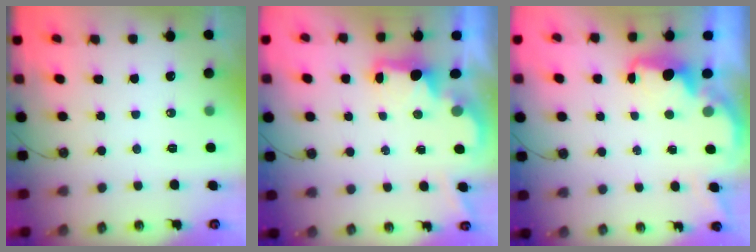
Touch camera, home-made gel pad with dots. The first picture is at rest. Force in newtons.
{"total": 2.1, "press": 1.9, "slide": 0.8}
{"total": 2.2, "press": 2.0, "slide": 0.8}